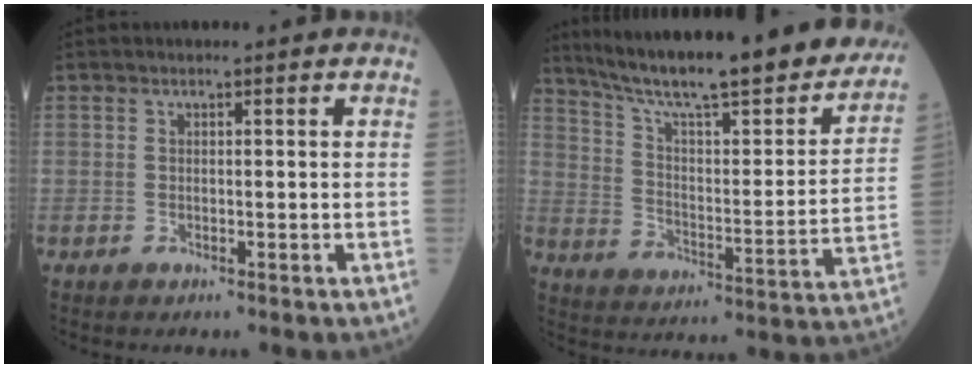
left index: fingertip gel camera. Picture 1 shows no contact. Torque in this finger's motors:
{"motor_torque": [0.21, -0.54, 0.80, 0.21]}